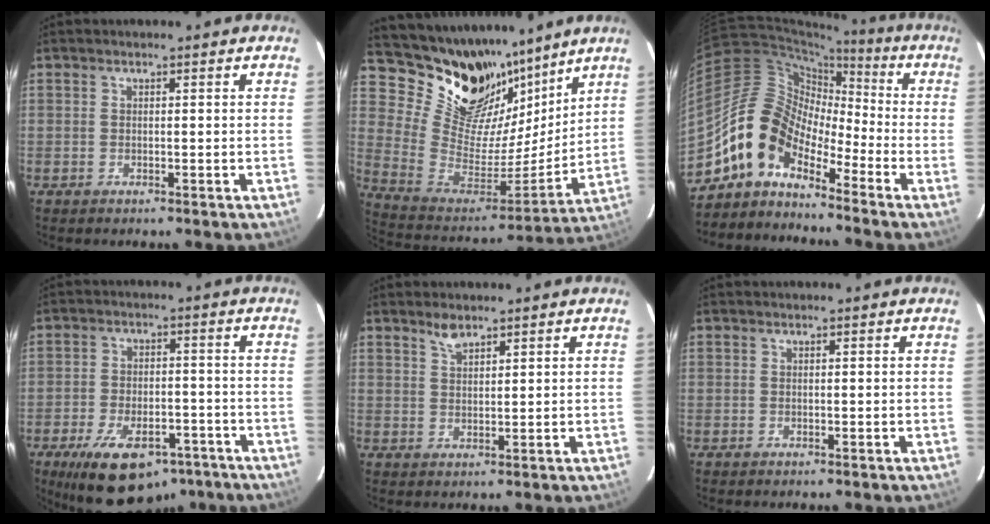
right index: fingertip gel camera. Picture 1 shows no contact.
{"total": 21.5, "force": [16.5, 11.1, 8.0], "torque": [-0.182, -0.029, 0.303]}
{"total": 10.7, "force": [-7.5, 6.0, 4.7], "torque": [-0.080, 0.034, -0.161]}
{"total": 17.3, "force": [-11.2, 8.6, 10.0], "torque": [-0.195, -0.009, -0.162]}
{"total": 2.8, "force": [2.3, 1.0, 1.2], "torque": [-0.022, 0.001, 0.044]}
{"total": 0.0}